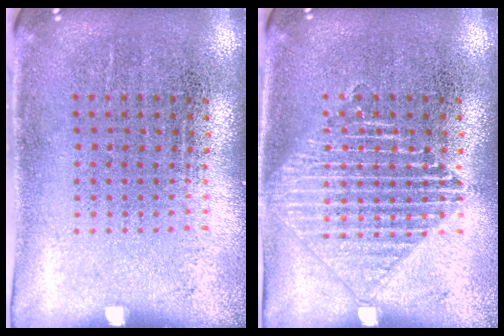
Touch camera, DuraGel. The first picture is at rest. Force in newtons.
{"total": 2.3, "press": 2.3, "slide": 0.3}